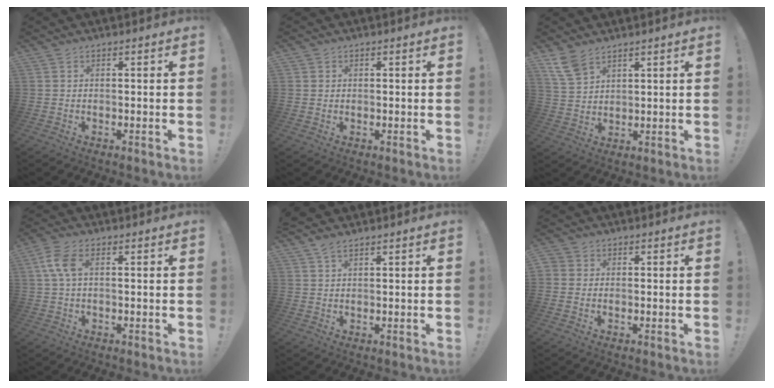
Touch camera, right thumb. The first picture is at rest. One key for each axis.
{"total": 1.1, "fx": 0.6, "fy": 0.9, "fz": -0.2, "tx": 0.007, "ty": 0.002, "tz": 0.010}
{"total": 7.3, "fx": 5.3, "fy": 3.4, "fz": 3.8, "tx": -0.072, "ty": -0.022, "tz": 0.104}
{"total": 6.5, "fx": 1.3, "fy": 3.3, "fz": 5.4, "tx": -0.123, "ty": 0.009, "tz": 0.025}
{"total": 2.6, "fx": 2.1, "fy": 0.7, "fz": 1.5, "tx": -0.030, "ty": -0.008, "tz": 0.037}
{"total": 1.5, "fx": 0.1, "fy": 1.5, "fz": 0.5, "tx": -0.006, "ty": 0.005, "tz": 0.001}